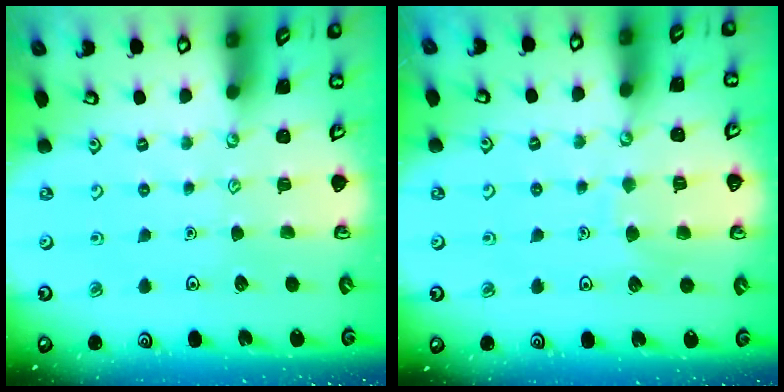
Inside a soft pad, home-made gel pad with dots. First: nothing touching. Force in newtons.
{"total": 4.9, "press": 4.8, "slide": 0.6}